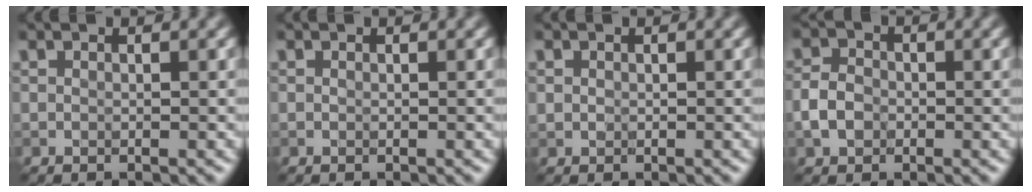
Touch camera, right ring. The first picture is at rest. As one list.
[{"total": 0.0}, {"total": 0.7, "force": [0.1, 0.7, 0.2], "torque": [-0.002, -0.001, 0.002]}, {"total": 2.6, "force": [-0.8, 2.0, 1.4], "torque": [-0.026, 0.002, -0.021]}]